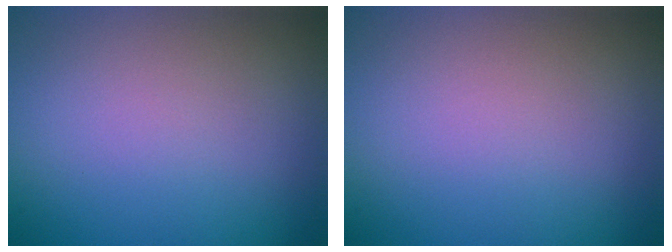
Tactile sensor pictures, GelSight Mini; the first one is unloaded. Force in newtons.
{"total": 0.0}